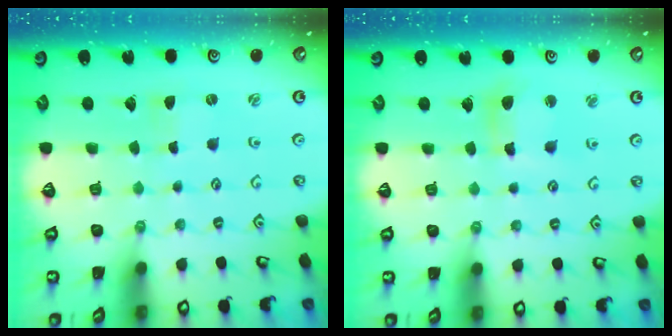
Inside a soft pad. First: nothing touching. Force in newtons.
{"total": 7.4, "press": 7.3, "slide": 1.0}